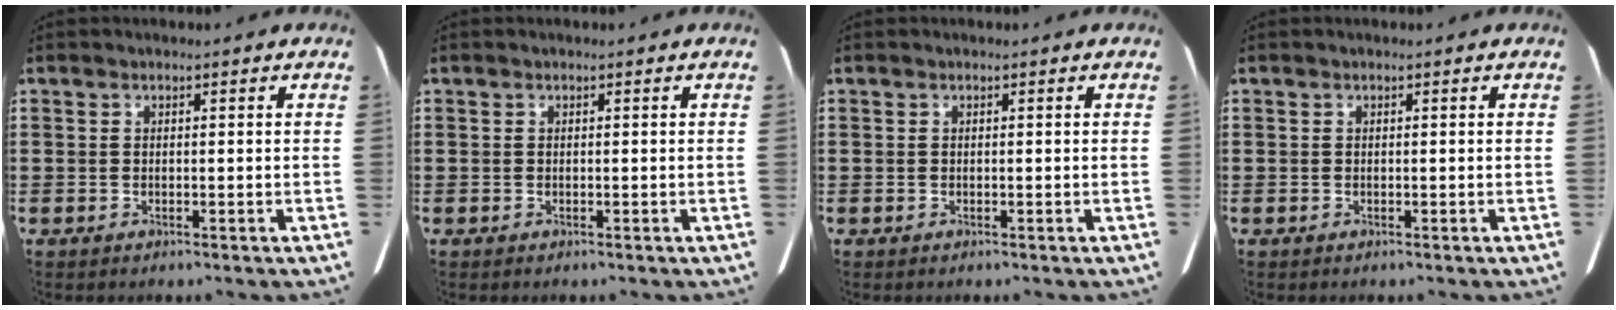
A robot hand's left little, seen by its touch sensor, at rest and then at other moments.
{"total": 0.0}
{"total": 0.0}
{"total": 0.0}